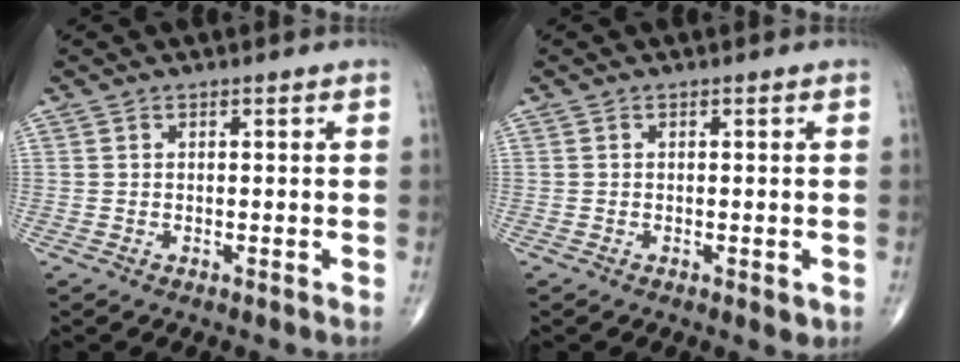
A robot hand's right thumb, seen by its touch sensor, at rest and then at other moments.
{"total": 1.5, "force": [-0.5, 0.7, 1.2], "torque": [-0.013, -0.002, -0.006]}